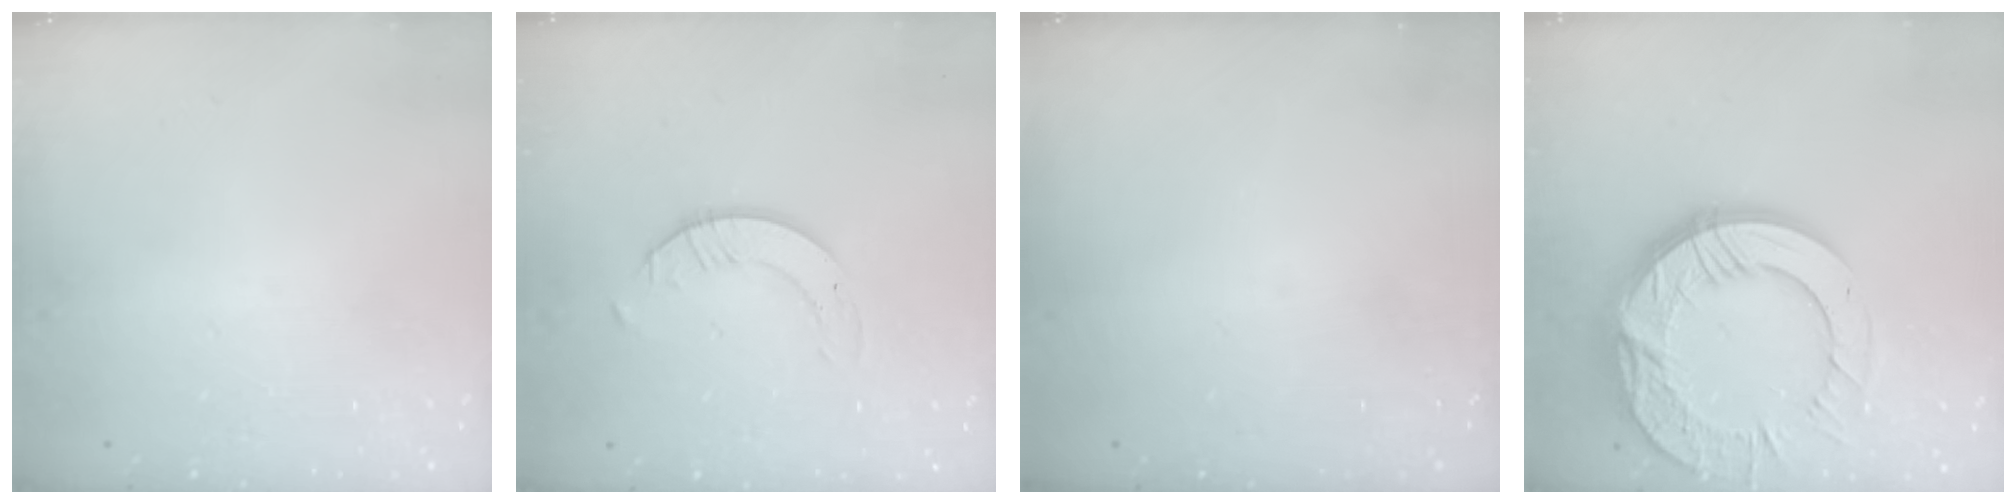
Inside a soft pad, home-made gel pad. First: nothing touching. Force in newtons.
{"total": 2.0, "press": 2.0, "slide": 0.2}
{"total": 0.0}
{"total": 22.7, "press": 22.7, "slide": 1.8}